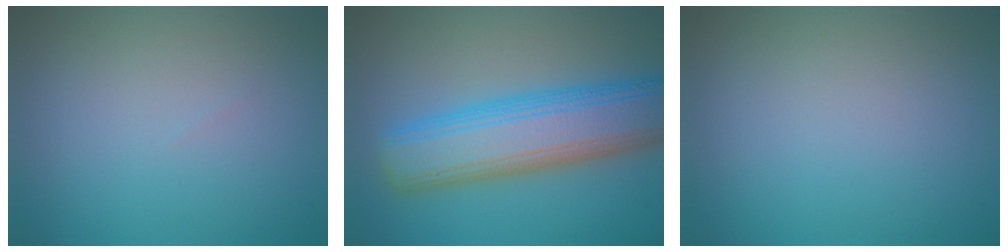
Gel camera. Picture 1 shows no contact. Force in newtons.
{"total": 9.0, "press": 9.0, "slide": 0.5}
{"total": 0.0}